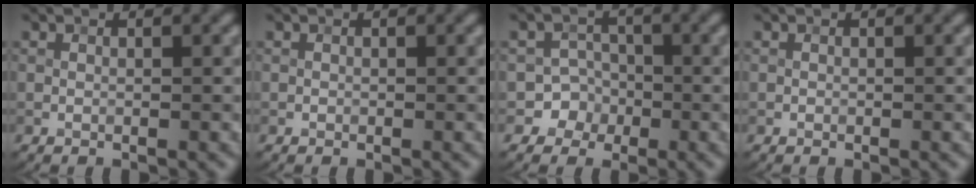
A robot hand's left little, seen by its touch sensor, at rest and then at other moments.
{"total": 0.0}
{"total": 3.5, "force": [-1.6, 3.1, 0.1], "torque": [0.034, 0.006, -0.040]}
{"total": 0.0}